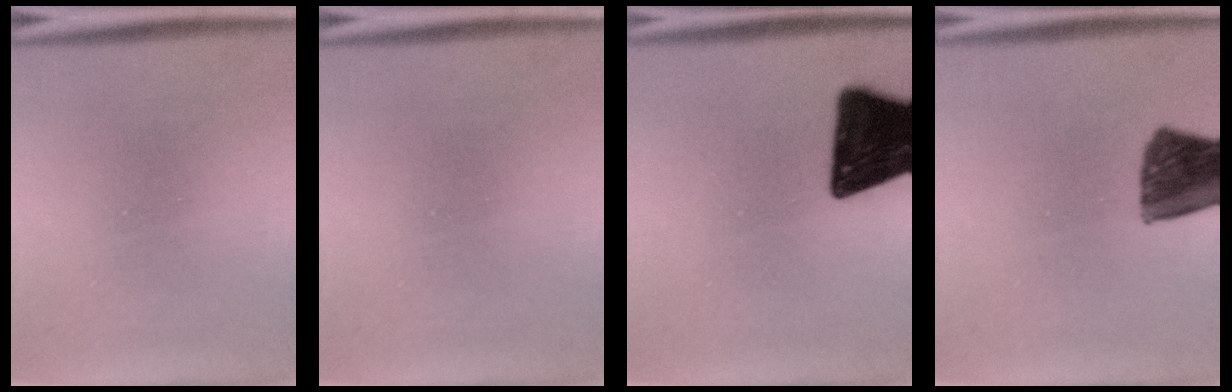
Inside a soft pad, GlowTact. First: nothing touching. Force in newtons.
{"total": 0.0}
{"total": 18.4}
{"total": 10.5}